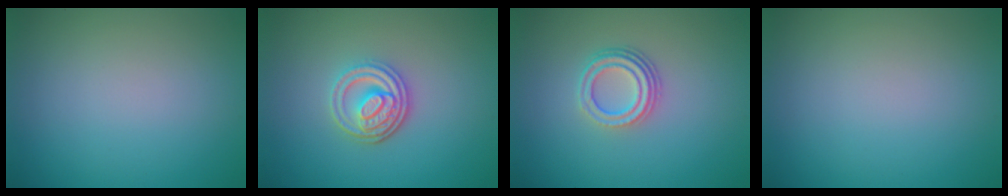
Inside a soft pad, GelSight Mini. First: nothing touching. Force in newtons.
{"total": 3.9, "press": 3.1, "slide": 2.3}
{"total": 3.4, "press": 2.5, "slide": 2.4}
{"total": 0.0}